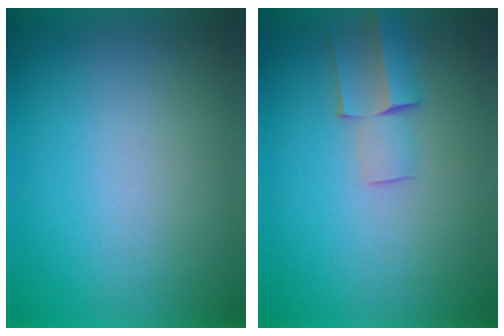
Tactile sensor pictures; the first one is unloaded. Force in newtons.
{"total": 2.5}